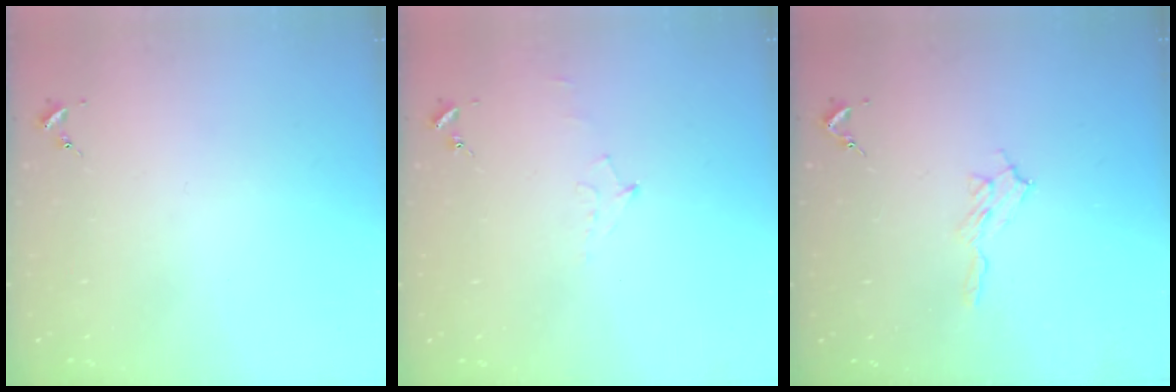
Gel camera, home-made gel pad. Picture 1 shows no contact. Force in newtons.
{"total": 5.2, "press": 5.2, "slide": 0.6}
{"total": 6.5, "press": 6.5, "slide": 0.8}